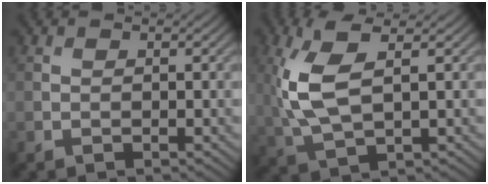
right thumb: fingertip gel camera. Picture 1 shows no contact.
{"total": 8.6, "force": [1.6, 3.5, 7.7], "torque": [-0.192, 0.003, 0.030]}